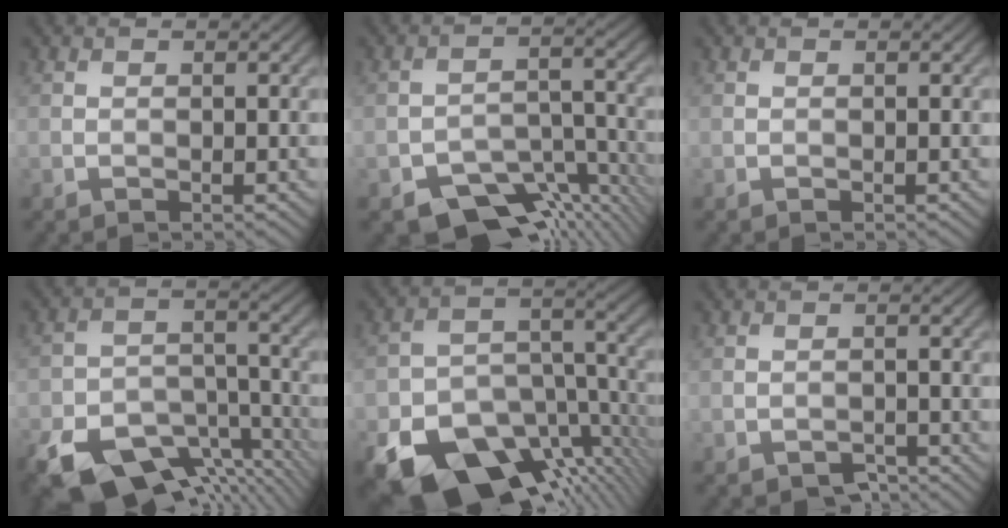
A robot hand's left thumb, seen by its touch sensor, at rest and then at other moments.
{"total": 9.3, "force": [-6.7, 4.6, 4.6], "torque": [-0.061, -0.013, -0.109]}
{"total": 0.0}
{"total": 15.1, "force": [-10.3, 7.5, 8.2], "torque": [-0.179, -0.029, -0.160]}
{"total": 18.0, "force": [-10.7, 10.4, 10.0], "torque": [-0.199, -0.056, -0.152]}
{"total": 1.6, "force": [-1.3, 0.7, 0.6], "torque": [-0.007, 0.000, -0.023]}